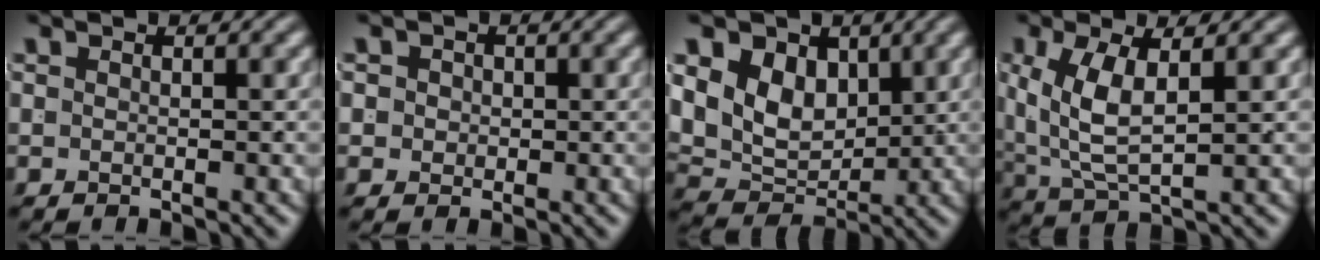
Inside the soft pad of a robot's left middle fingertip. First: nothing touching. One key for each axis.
{"total": 2.6, "fx": 0.0, "fy": 2.4, "fz": 0.8, "tx": -0.023, "ty": -0.004, "tz": -0.002}
{"total": 10.0, "fx": 0.9, "fy": 8.2, "fz": 5.6, "tx": -0.111, "ty": -0.026, "tz": 0.022}
{"total": 5.3, "fx": 0.6, "fy": 2.9, "fz": 4.4, "tx": -0.101, "ty": -0.021, "tz": 0.031}